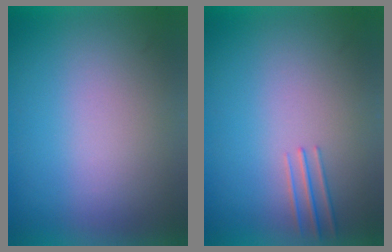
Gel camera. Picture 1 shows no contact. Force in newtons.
{"total": 1.1}